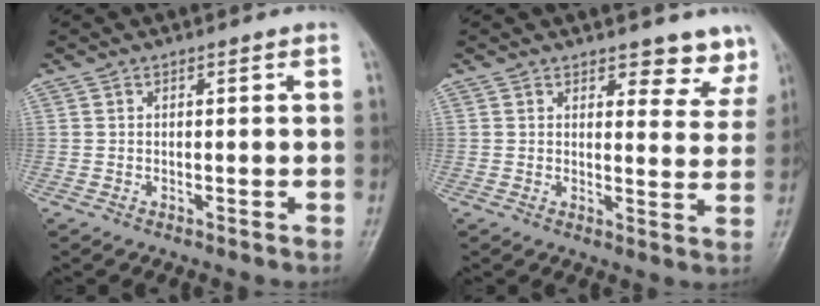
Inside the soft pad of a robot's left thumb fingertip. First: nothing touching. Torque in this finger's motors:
{"motor_torque": [0.11, 0.16, -0.32, -0.08, 0.06]}